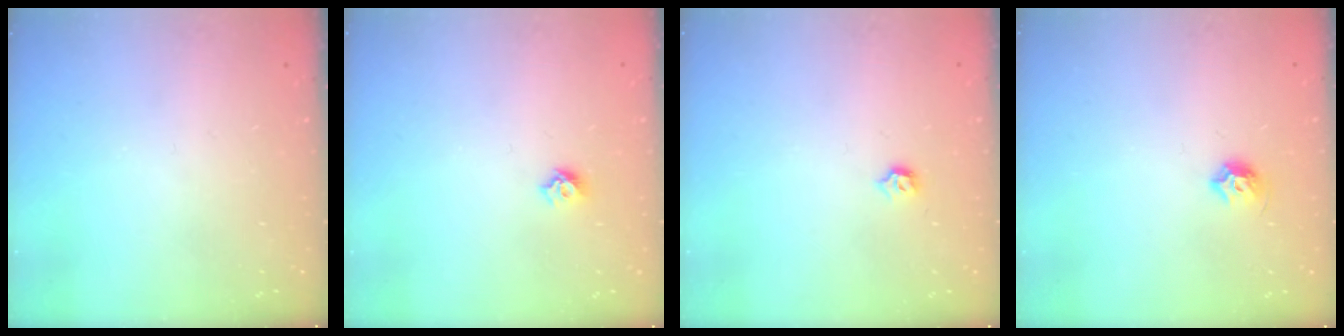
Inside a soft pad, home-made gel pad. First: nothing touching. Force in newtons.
{"total": 4.9, "press": 4.8, "slide": 0.8}
{"total": 3.4, "press": 3.3, "slide": 0.6}
{"total": 5.7, "press": 5.6, "slide": 1.0}